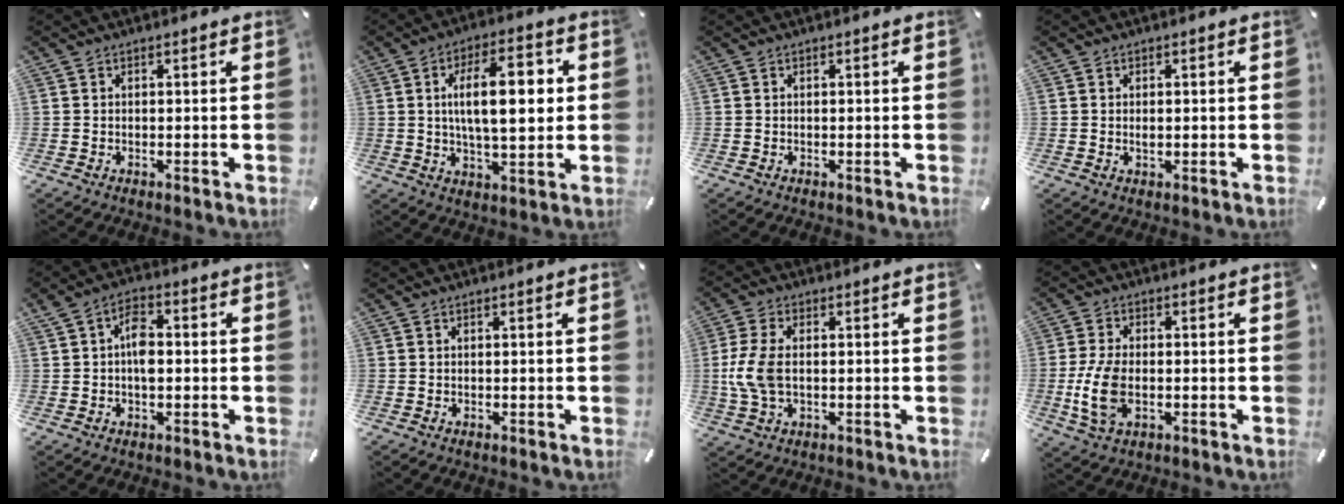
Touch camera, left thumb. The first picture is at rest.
{"total": 14.7, "force": [2.5, 6.5, 13.0], "torque": [-0.215, 0.005, 0.033]}
{"total": 0.0}
{"total": 1.1, "force": [0.1, 0.6, 0.9], "torque": [-0.019, 0.002, 0.001]}
{"total": 5.9, "force": [0.0, 3.3, 4.9], "torque": [-0.081, 0.005, -0.006]}
{"total": 0.0}
{"total": 8.3, "force": [-0.1, 4.7, 6.8], "torque": [-0.160, 0.000, -0.006]}
{"total": 8.9, "force": [-1.7, 5.2, 7.0], "torque": [-0.159, -0.004, -0.030]}